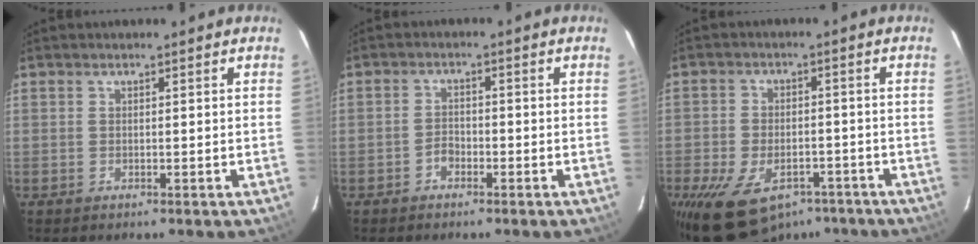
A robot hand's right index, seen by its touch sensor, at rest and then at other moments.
{"total": 2.0, "force": [-1.4, 1.1, 0.8], "torque": [-0.017, 0.006, -0.025]}
{"total": 15.7, "force": [-9.8, 9.1, 8.2], "torque": [-0.189, -0.009, -0.147]}